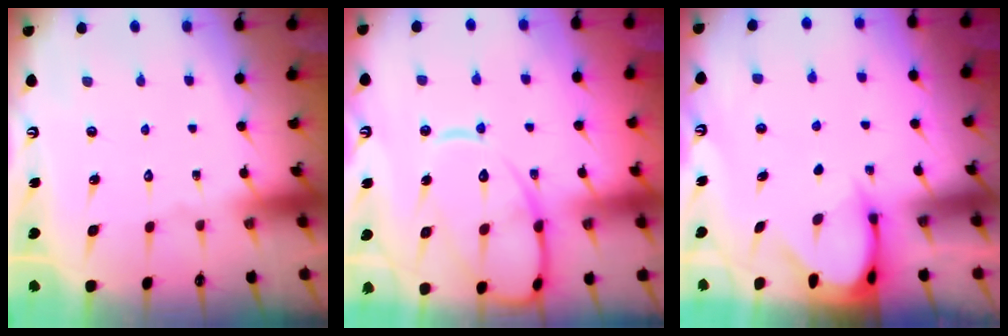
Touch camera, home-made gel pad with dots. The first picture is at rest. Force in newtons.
{"total": 15.0, "press": 14.9, "slide": 1.5}
{"total": 3.5, "press": 3.5, "slide": 0.2}